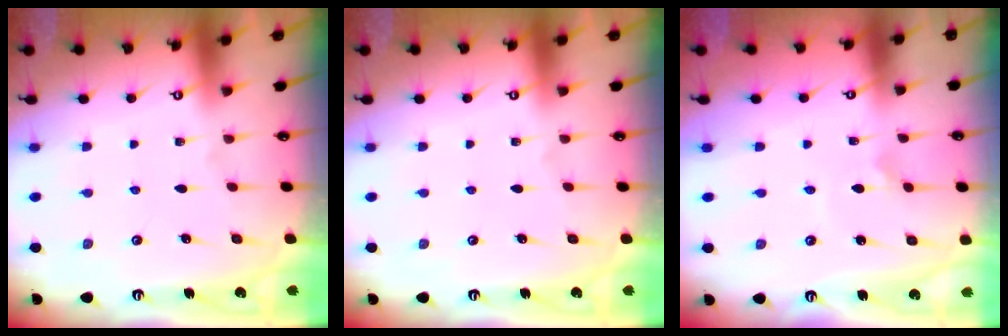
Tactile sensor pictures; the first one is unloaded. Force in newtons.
{"total": 0.0}
{"total": 2.3, "press": 2.3, "slide": 0.1}